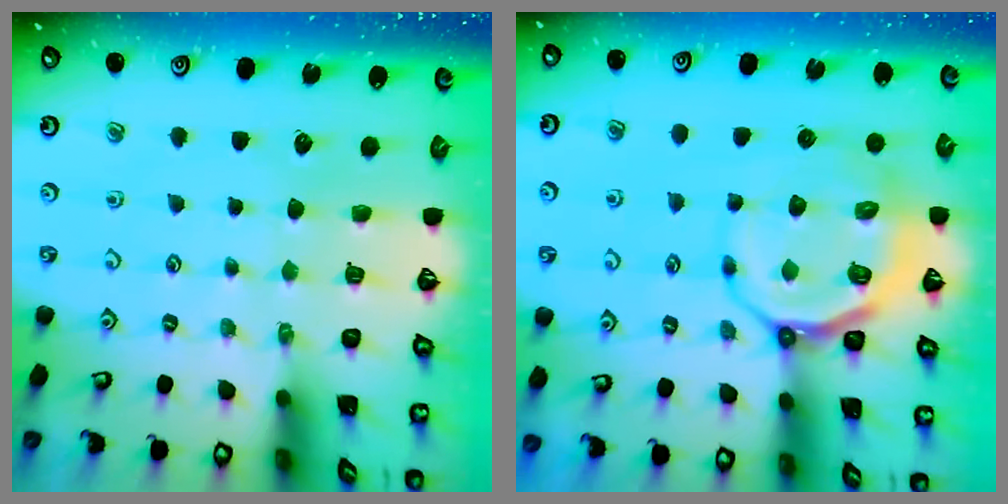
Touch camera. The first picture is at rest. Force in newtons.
{"total": 11.7, "press": 11.4, "slide": 2.9}